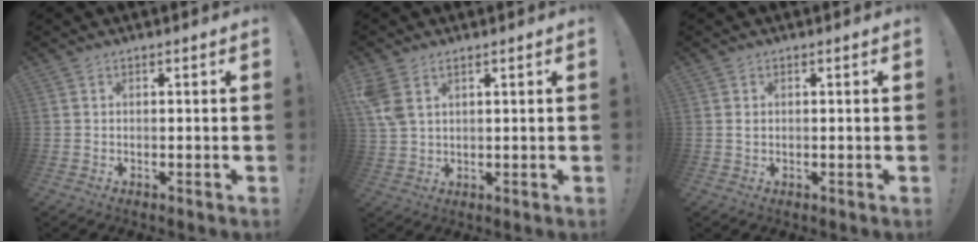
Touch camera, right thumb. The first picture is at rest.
{"total": 5.7, "force": [3.1, 3.3, 3.5], "torque": [-0.073, -0.009, 0.061]}
{"total": 0.7, "force": [0.4, 0.4, 0.4], "torque": [-0.001, -0.001, 0.005]}